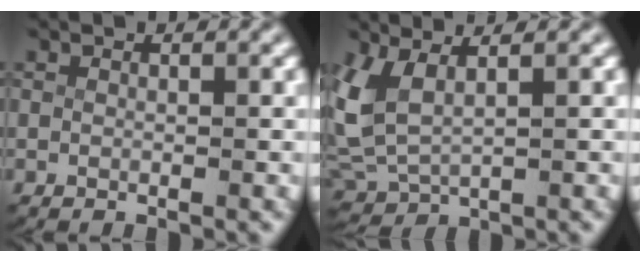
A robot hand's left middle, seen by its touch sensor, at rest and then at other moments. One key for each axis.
{"total": 6.0, "fx": 1.1, "fy": 4.6, "fz": 3.6, "tx": -0.119, "ty": -0.015, "tz": 0.031}